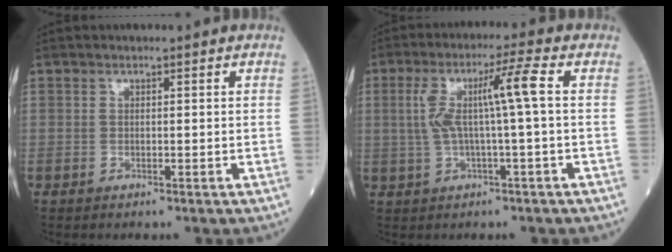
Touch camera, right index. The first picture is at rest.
{"total": 7.6, "force": [0.8, -0.6, 7.5], "torque": [-0.150, 0.020, 0.018]}